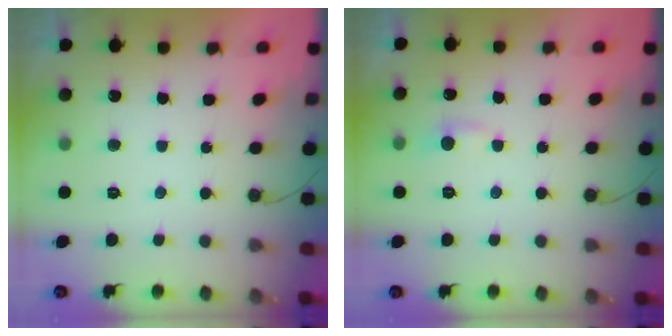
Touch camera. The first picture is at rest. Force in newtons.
{"total": 3.8, "press": 3.8, "slide": 0.4}